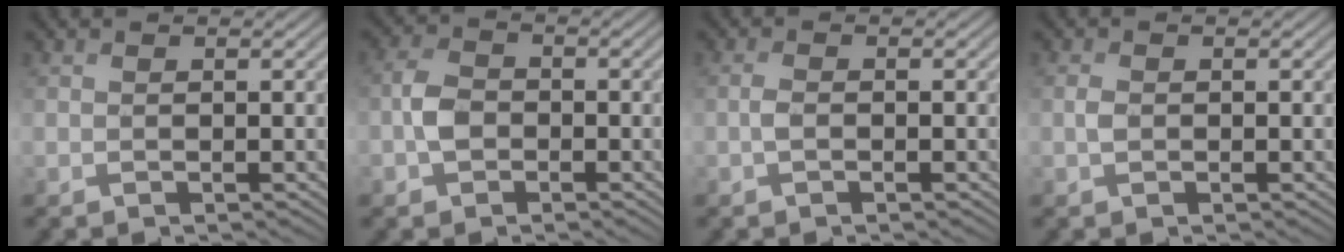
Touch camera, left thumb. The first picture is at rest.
{"total": 3.0, "force": [-0.7, 2.3, 1.8], "torque": [-0.042, 0.009, -0.022]}
{"total": 0.7, "force": [0.1, 0.0, 0.7], "torque": [-0.015, 0.007, -0.004]}
{"total": 0.9, "force": [0.4, 0.5, 0.6], "torque": [-0.015, 0.006, 0.004]}